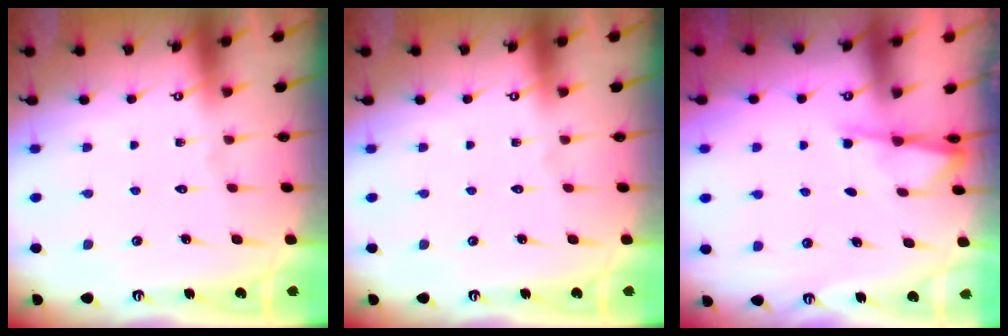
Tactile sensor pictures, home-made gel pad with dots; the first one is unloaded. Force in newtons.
{"total": 0.0}
{"total": 1.8, "press": 1.7, "slide": 0.4}